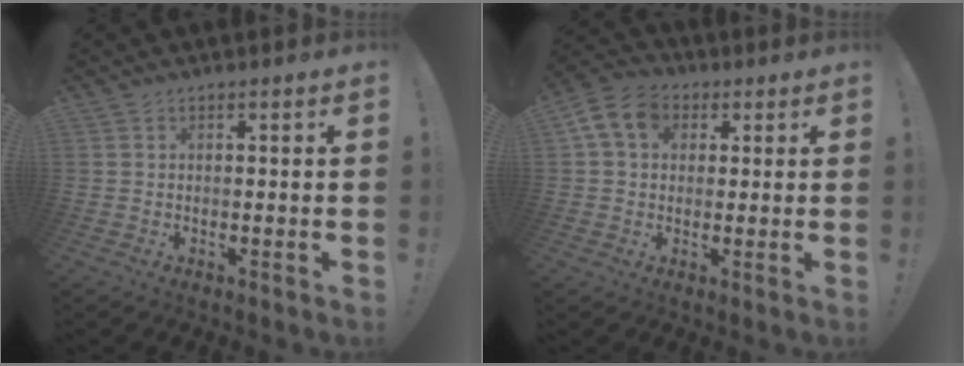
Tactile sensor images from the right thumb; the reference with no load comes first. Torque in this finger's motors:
{"motor_torque": [0.89, 0.88, 0.35, -0.27, 0.00]}